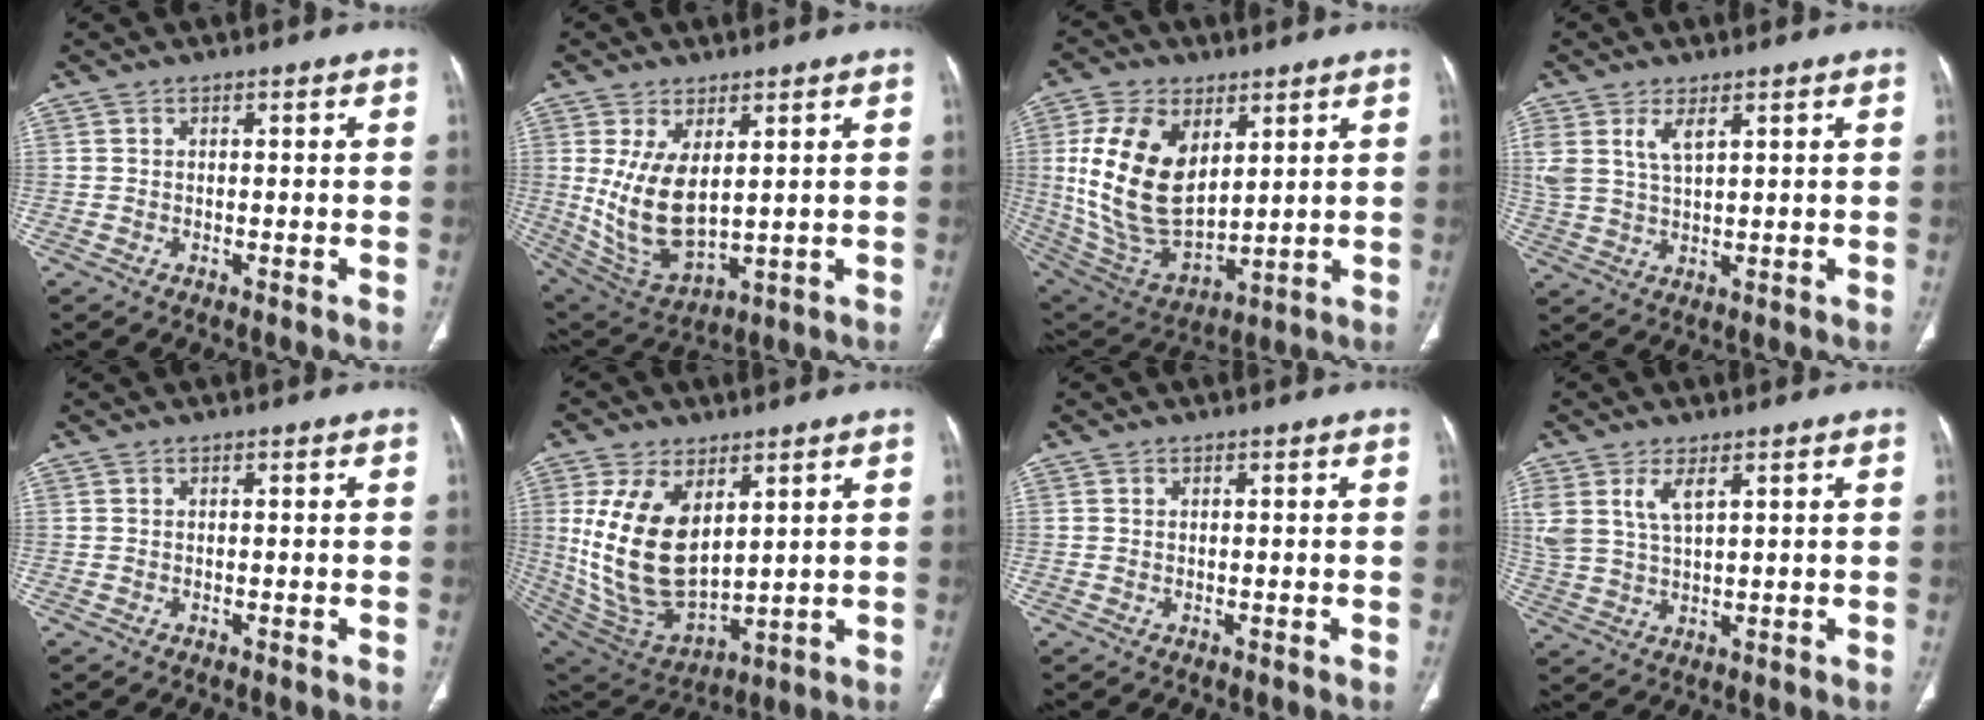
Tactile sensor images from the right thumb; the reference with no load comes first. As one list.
[{"total": 12.6, "force": [2.2, 6.7, 10.4], "torque": [-0.192, -0.020, 0.068]}, {"total": 19.8, "force": [5.0, 11.6, 15.2], "torque": [-0.279, -0.027, 0.110]}, {"total": 5.6, "force": [2.8, 2.4, 4.3], "torque": [-0.094, -0.007, 0.065]}, {"total": 0.0}, {"total": 18.7, "force": [4.7, 10.6, 14.6], "torque": [-0.273, -0.028, 0.116]}, {"total": 0.0}, {"total": 6.5, "force": [3.1, 2.9, 4.9], "torque": [-0.111, -0.007, 0.072]}]